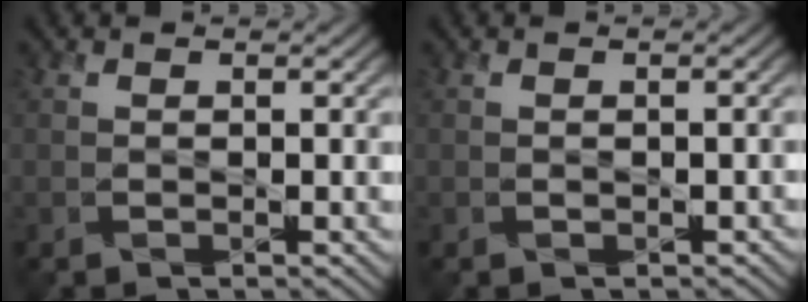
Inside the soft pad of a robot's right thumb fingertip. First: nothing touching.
{"total": 0.0}